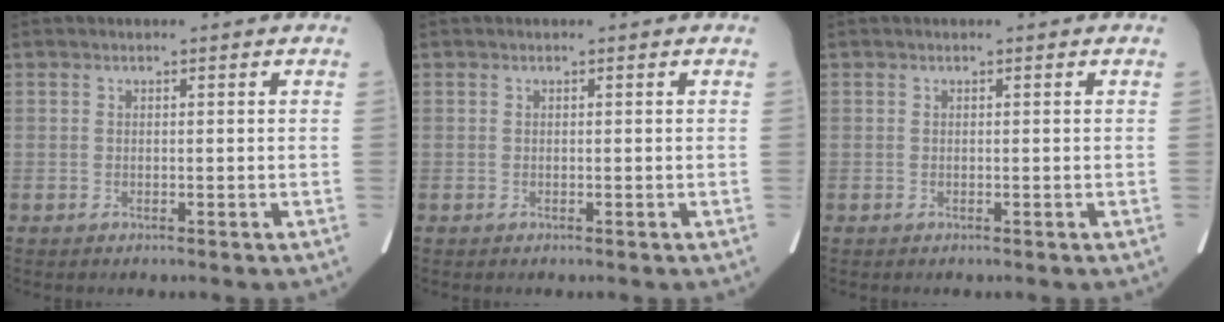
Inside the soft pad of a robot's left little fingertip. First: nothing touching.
{"total": 0.0}
{"total": 0.0}